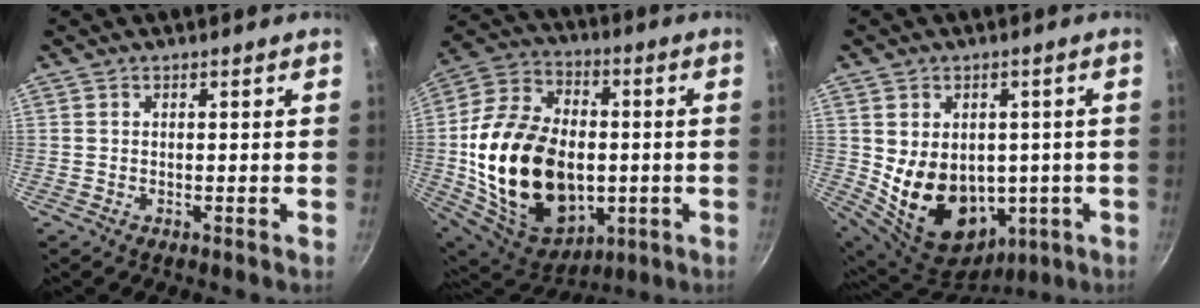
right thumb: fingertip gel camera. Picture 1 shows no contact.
{"total": 28.5, "force": [-2.4, 19.1, 21.1], "torque": [-0.365, 0.012, -0.027]}
{"total": 17.1, "force": [-0.9, 13.2, 10.9], "torque": [-0.173, -0.011, 0.021]}